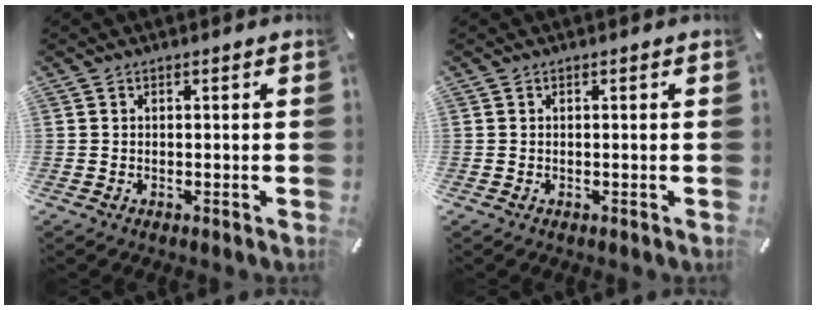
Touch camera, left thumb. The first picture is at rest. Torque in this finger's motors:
{"motor_torque": [-0.03, -0.02, 0.02, -0.02, 0.00]}